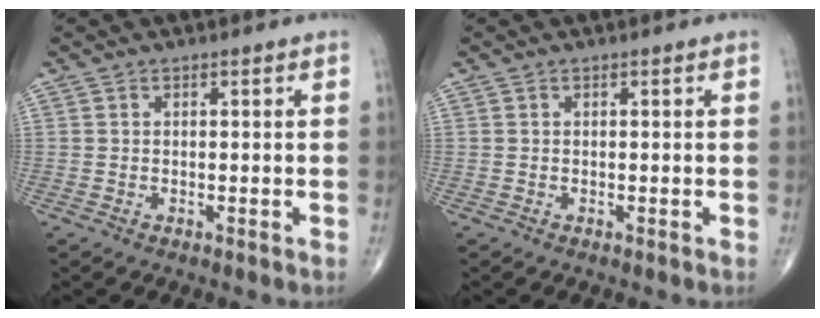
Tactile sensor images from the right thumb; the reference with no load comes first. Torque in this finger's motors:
{"motor_torque": [0.03, 0.06, -0.10, -0.04, 0.02]}